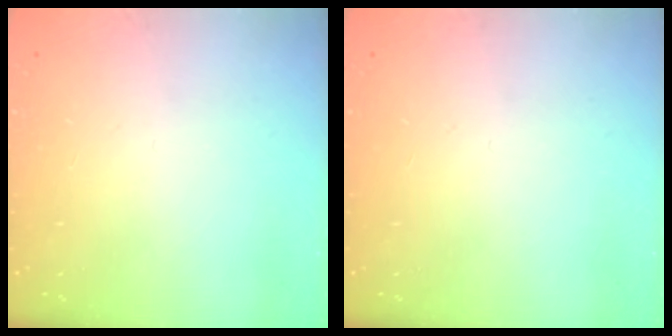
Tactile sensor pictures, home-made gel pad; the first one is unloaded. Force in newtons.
{"total": 0.0}